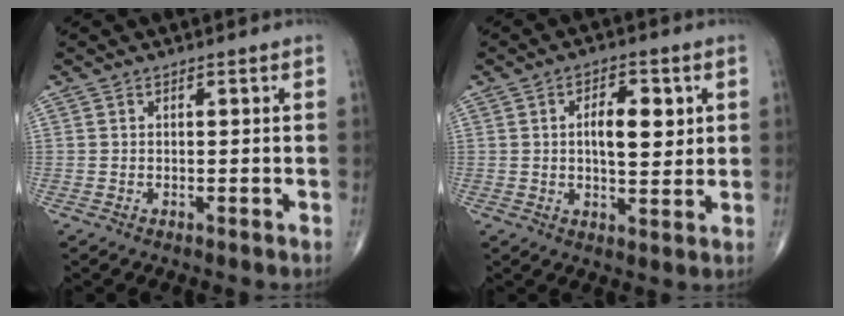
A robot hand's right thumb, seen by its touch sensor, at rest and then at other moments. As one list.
[{"total": 8.0, "force": [1.7, 3.8, 6.8], "torque": [-0.087, -0.008, 0.025]}]